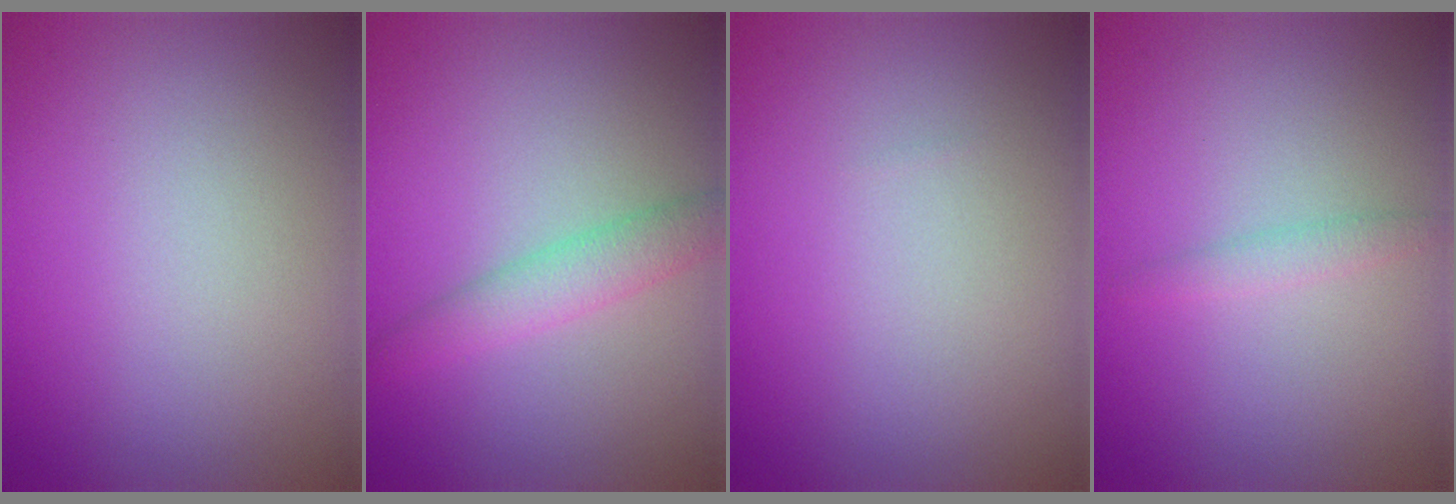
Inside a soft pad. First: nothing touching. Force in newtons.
{"total": 2.7, "press": 2.7, "slide": 0.1}
{"total": 0.0}
{"total": 1.0, "press": 1.0, "slide": 0.1}